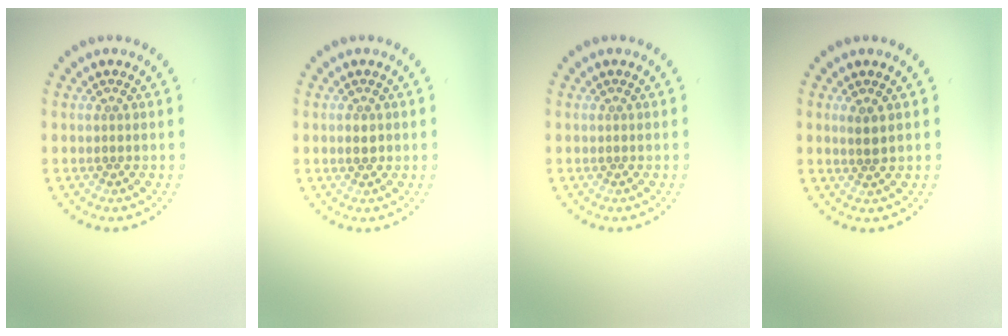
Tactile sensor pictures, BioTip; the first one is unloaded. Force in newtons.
{"total": 1.0, "press": 1.0, "slide": 0.2}
{"total": 0.0}
{"total": 1.3, "press": 1.1, "slide": 0.6}